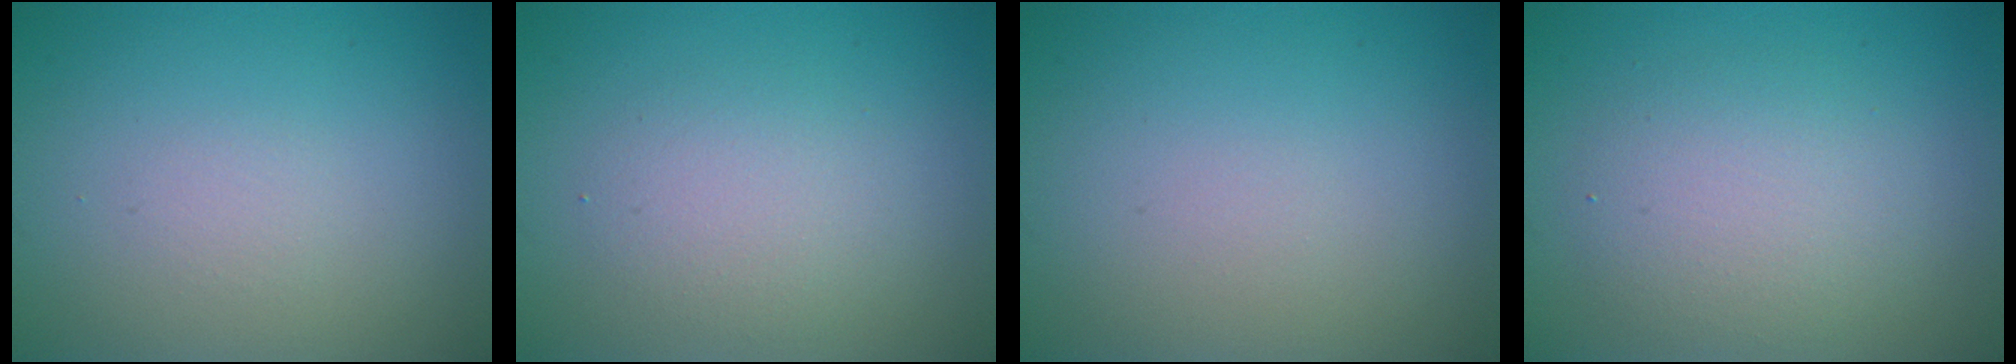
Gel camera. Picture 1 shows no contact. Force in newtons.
{"total": 2.6, "press": 2.6, "slide": 0.2}
{"total": 0.0}
{"total": 3.8, "press": 3.7, "slide": 0.3}